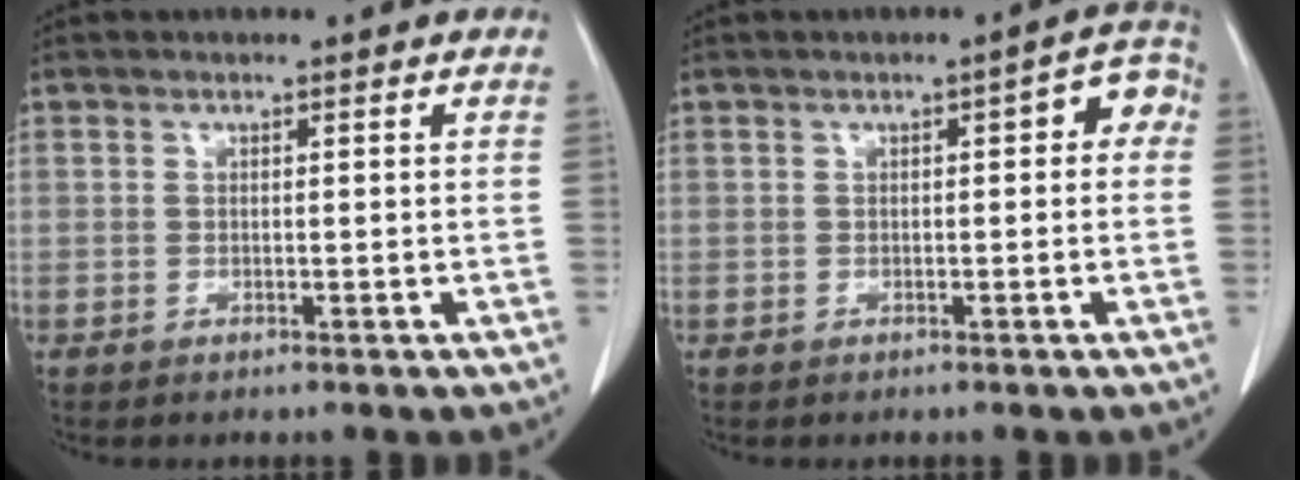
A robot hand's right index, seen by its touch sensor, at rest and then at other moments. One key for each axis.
{"total": 4.2, "fx": 0.6, "fy": 1.7, "fz": 3.8, "tx": -0.034, "ty": 0.028, "tz": 0.000}